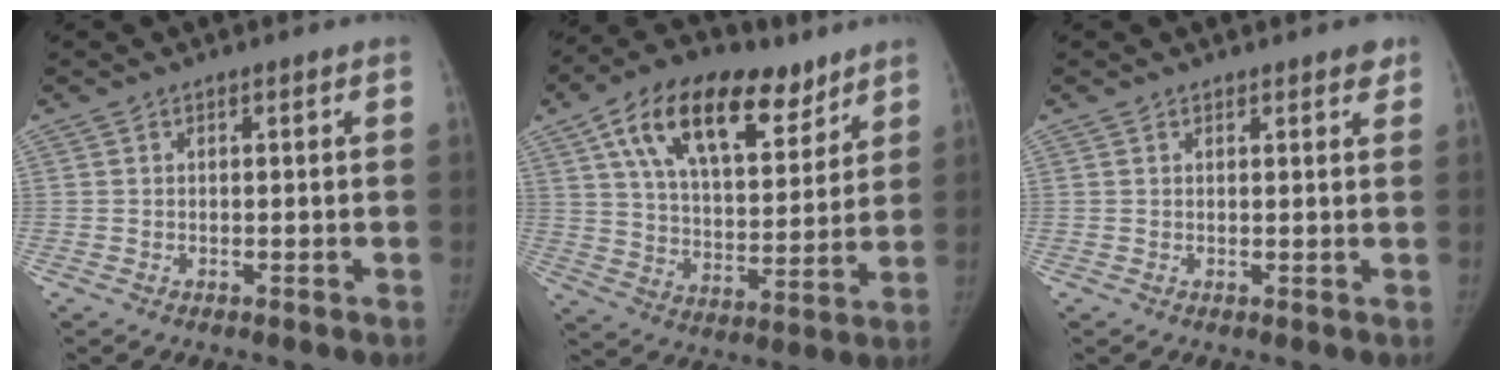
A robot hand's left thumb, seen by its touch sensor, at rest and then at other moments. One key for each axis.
{"total": 21.9, "fx": 12.2, "fy": 11.2, "fz": 14.3, "tx": -0.204, "ty": -0.027, "tz": 0.208}
{"total": 2.4, "fx": 1.9, "fy": 0.9, "fz": 1.2, "tx": 0.003, "ty": -0.006, "tz": 0.020}